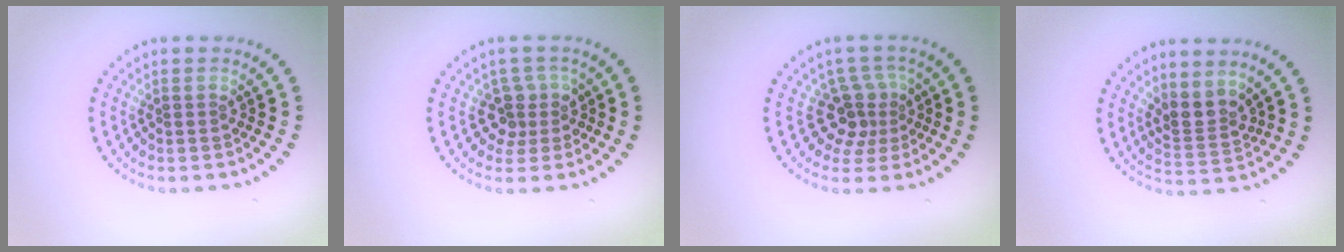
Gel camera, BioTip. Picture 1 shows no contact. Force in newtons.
{"total": 2.6, "press": 2.0, "slide": 1.7}
{"total": 3.2, "press": 2.3, "slide": 2.3}
{"total": 2.6, "press": 1.9, "slide": 1.8}